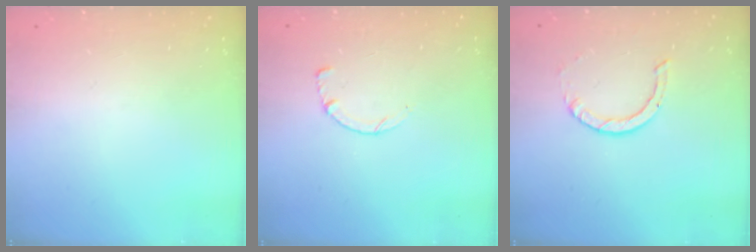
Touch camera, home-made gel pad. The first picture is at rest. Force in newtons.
{"total": 2.6, "press": 2.5, "slide": 0.3}
{"total": 2.2, "press": 2.2, "slide": 0.2}